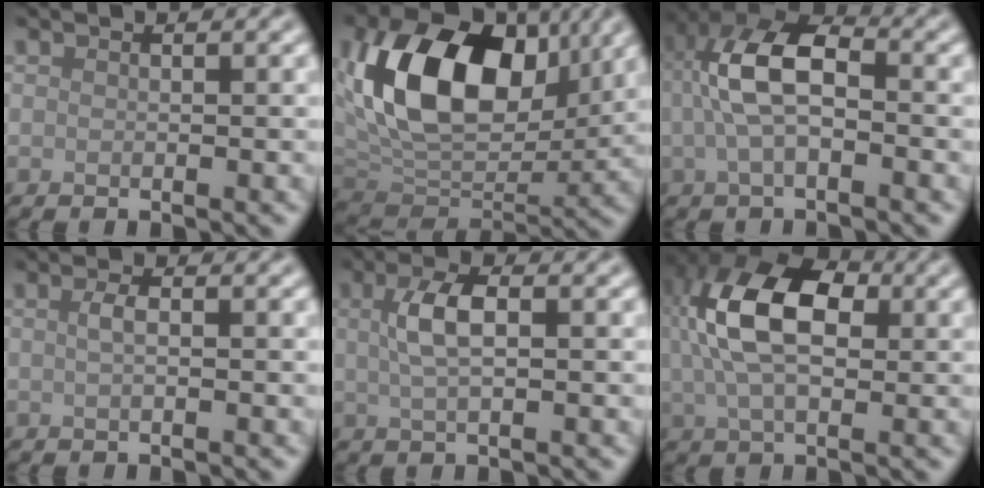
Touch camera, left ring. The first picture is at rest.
{"total": 13.6, "force": [3.6, 8.7, 9.8], "torque": [-0.169, 0.004, 0.057]}
{"total": 6.1, "force": [-0.3, 3.0, 5.3], "torque": [-0.111, 0.017, -0.014]}
{"total": 1.2, "force": [0.1, 0.4, 1.1], "torque": [-0.022, 0.004, 0.002]}
{"total": 3.4, "force": [0.7, 1.2, 3.1], "torque": [-0.062, 0.006, 0.010]}
{"total": 9.8, "force": [2.1, 5.7, 7.6], "torque": [-0.158, 0.015, 0.028]}